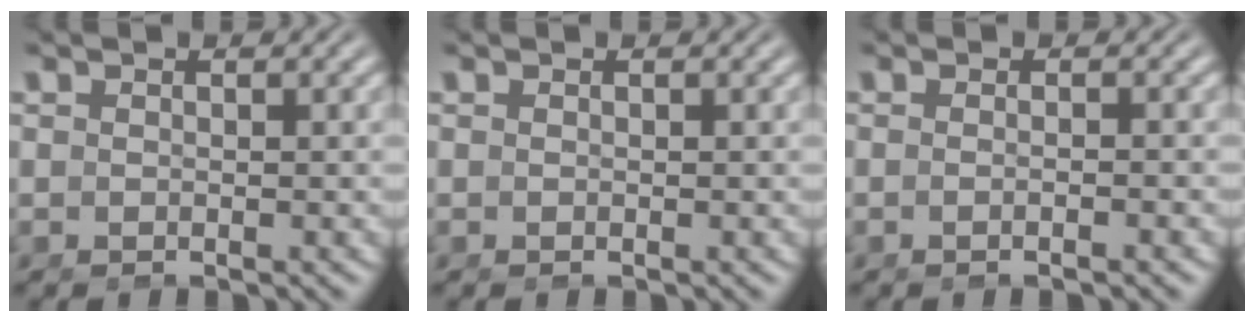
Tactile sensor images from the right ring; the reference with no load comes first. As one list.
[{"total": 0.0}, {"total": 1.5, "force": [-1.0, -0.5, 1.0], "torque": [-0.020, 0.001, -0.019]}]